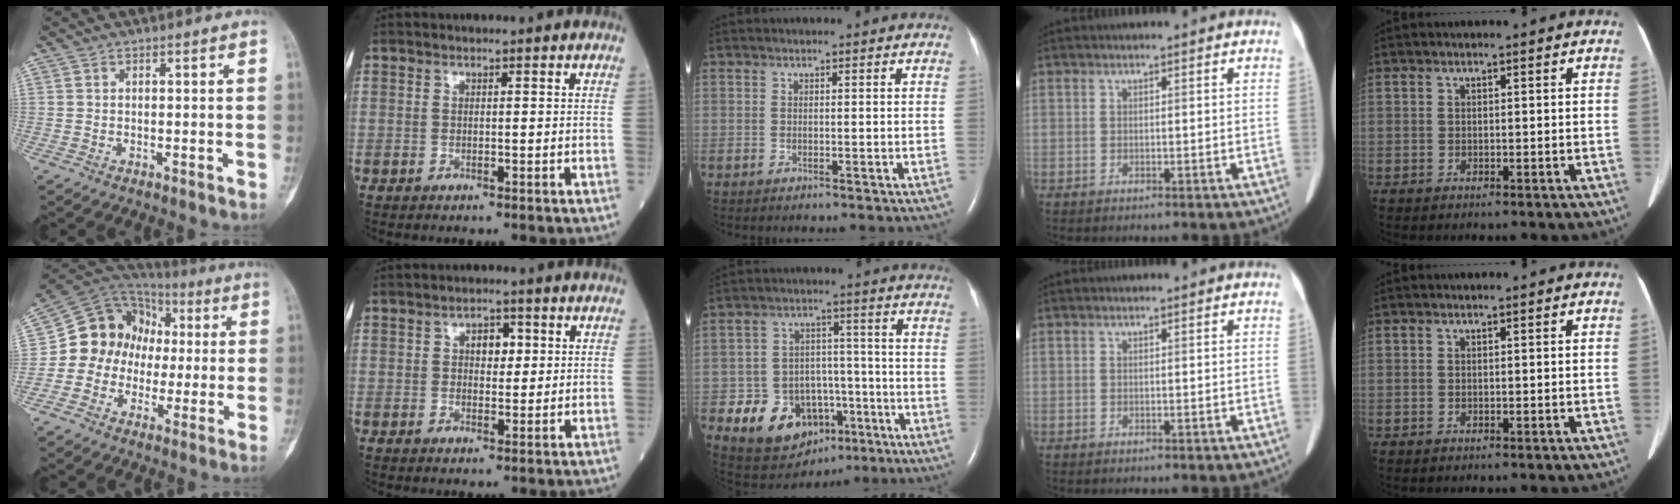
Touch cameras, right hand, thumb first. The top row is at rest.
{"thumb": {"total": 14.6, "force": [-0.3, 12.8, 7.0], "torque": [-0.086, 0.048, -0.011]}, "index": {"total": 3.4, "force": [0.9, 2.0, 2.6], "torque": [-0.036, 0.008, 0.013]}, "middle": {"total": 11.9, "force": [-5.2, 9.3, 5.3], "torque": [-0.088, 0.030, -0.067]}}